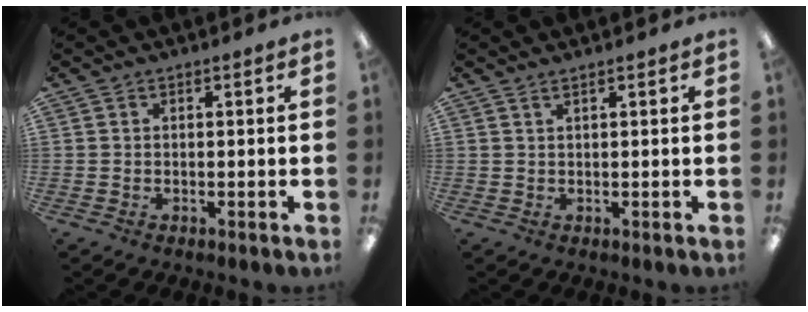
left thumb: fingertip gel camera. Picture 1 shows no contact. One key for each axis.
{"total": 1.1, "fx": 0.9, "fy": 0.1, "fz": 0.6, "tx": -0.014, "ty": 0.000, "tz": 0.017}